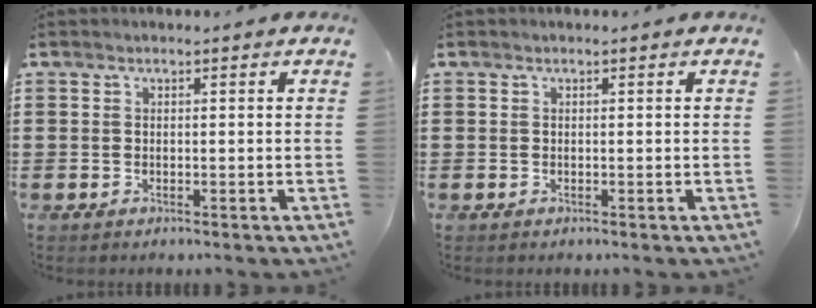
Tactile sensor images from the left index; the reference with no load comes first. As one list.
[{"total": 0.0}]